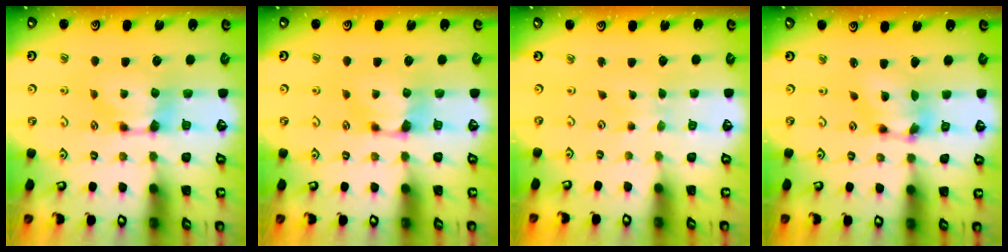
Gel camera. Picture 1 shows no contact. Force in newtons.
{"total": 0.0}
{"total": 3.2, "press": 3.2, "slide": 0.1}
{"total": 6.1, "press": 5.9, "slide": 1.8}